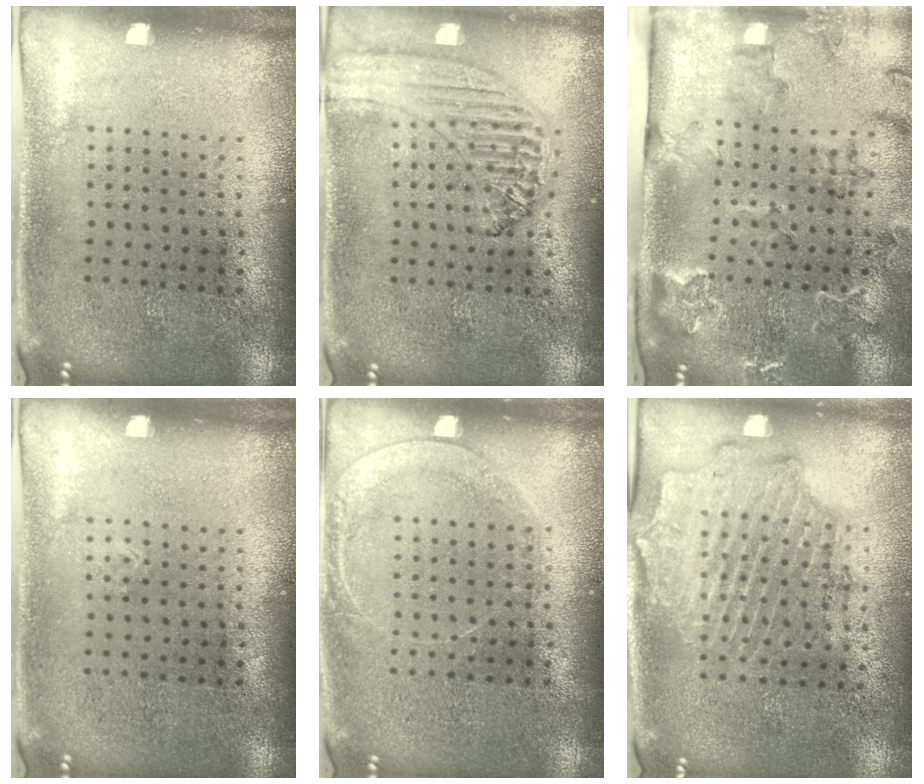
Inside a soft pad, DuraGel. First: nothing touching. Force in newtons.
{"total": 1.2, "press": 1.2, "slide": 0.1}
{"total": 2.3, "press": 2.3, "slide": 0.2}
{"total": 0.0}
{"total": 1.4, "press": 1.4, "slide": 0.1}
{"total": 1.8, "press": 1.6, "slide": 0.7}